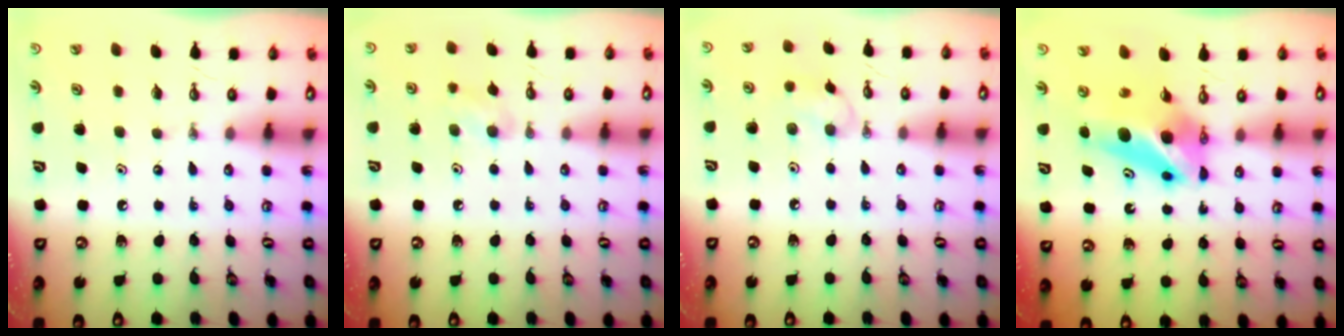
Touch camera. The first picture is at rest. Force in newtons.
{"total": 6.0, "press": 5.9, "slide": 1.3}
{"total": 6.8, "press": 6.6, "slide": 1.9}
{"total": 7.9, "press": 7.9, "slide": 1.1}